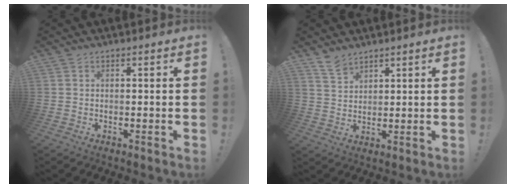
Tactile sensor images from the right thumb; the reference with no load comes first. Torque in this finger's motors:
{"motor_torque": [-0.03, 0.15, 0.03, -0.07, 0.00]}